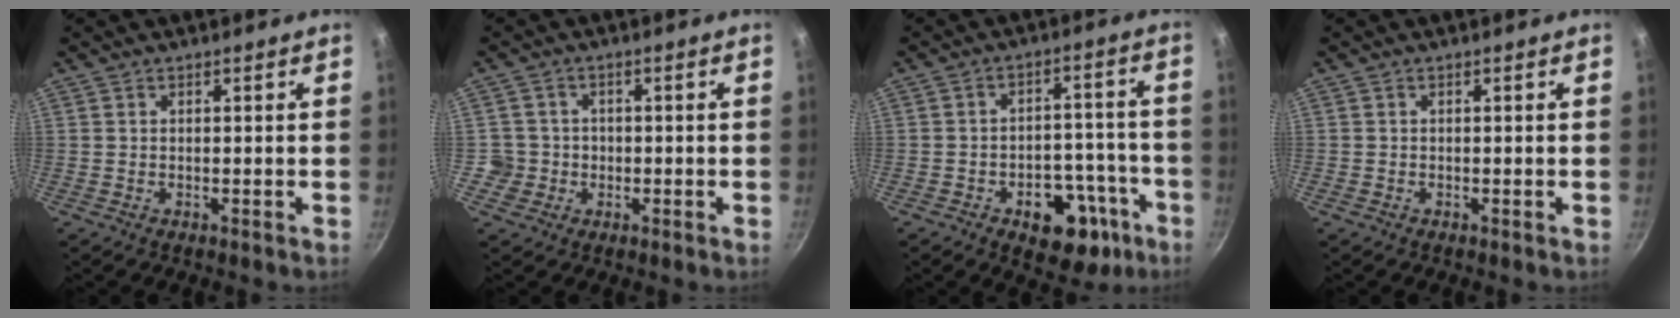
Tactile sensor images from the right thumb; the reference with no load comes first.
{"total": 4.0, "force": [-0.7, 3.9, -0.3], "torque": [0.036, 0.014, -0.017]}
{"total": 13.2, "force": [-6.7, 7.7, 8.4], "torque": [-0.077, 0.055, -0.086]}
{"total": 0.6, "force": [-0.3, 0.5, 0.2], "torque": [-0.004, 0.001, -0.007]}